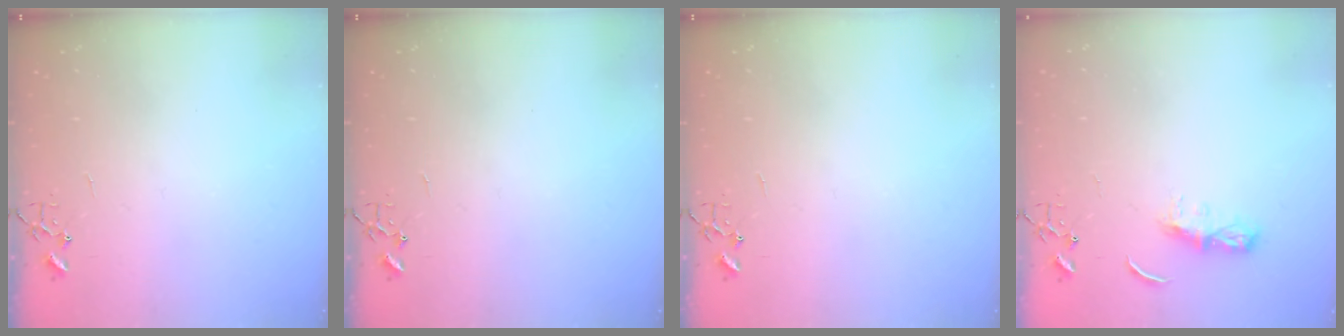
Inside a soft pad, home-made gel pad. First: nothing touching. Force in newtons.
{"total": 0.0}
{"total": 0.0}
{"total": 5.9, "press": 5.9, "slide": 0.6}